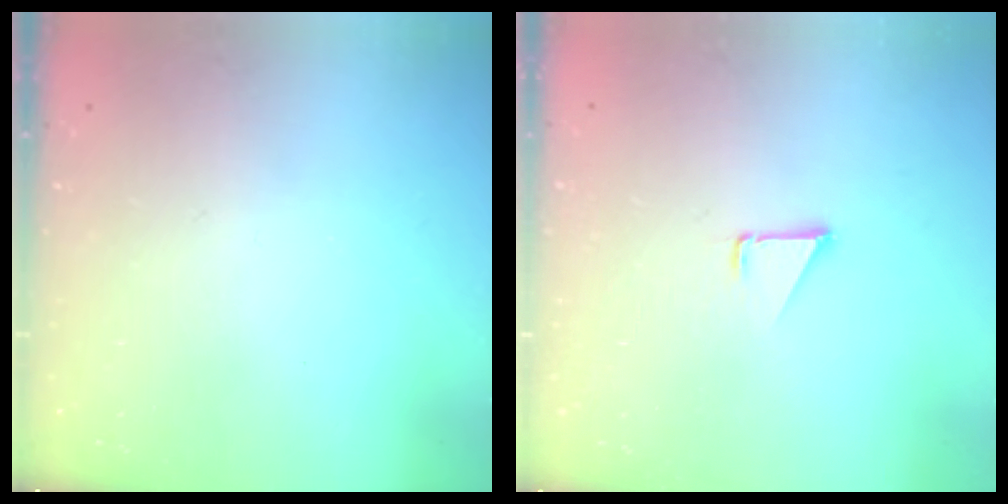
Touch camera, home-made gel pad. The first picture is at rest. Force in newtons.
{"total": 1.3, "press": 1.3, "slide": 0.1}